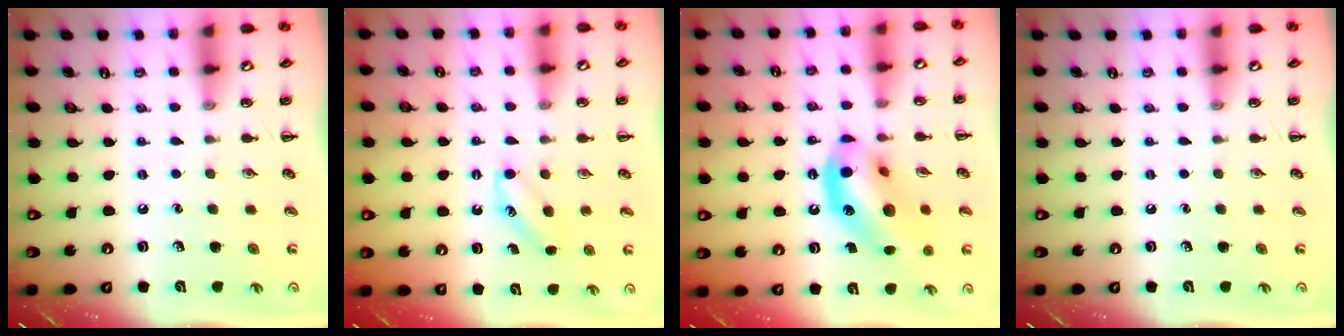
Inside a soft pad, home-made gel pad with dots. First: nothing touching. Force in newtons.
{"total": 4.5, "press": 4.3, "slide": 1.5}
{"total": 16.4, "press": 16.1, "slide": 3.2}
{"total": 0.0}